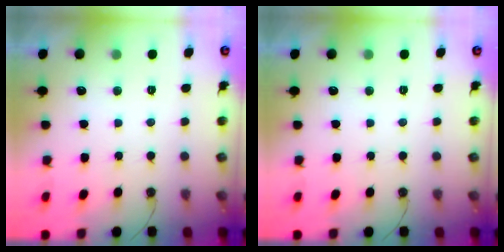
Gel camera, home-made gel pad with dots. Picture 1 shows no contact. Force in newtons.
{"total": 0.5, "press": 0.4, "slide": 0.4}